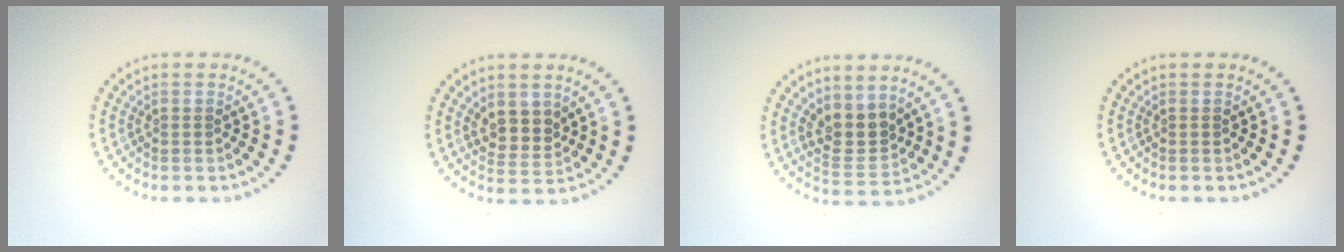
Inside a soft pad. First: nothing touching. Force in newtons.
{"total": 2.7, "press": 2.3, "slide": 1.3}
{"total": 3.4, "press": 3.0, "slide": 1.6}
{"total": 0.0}